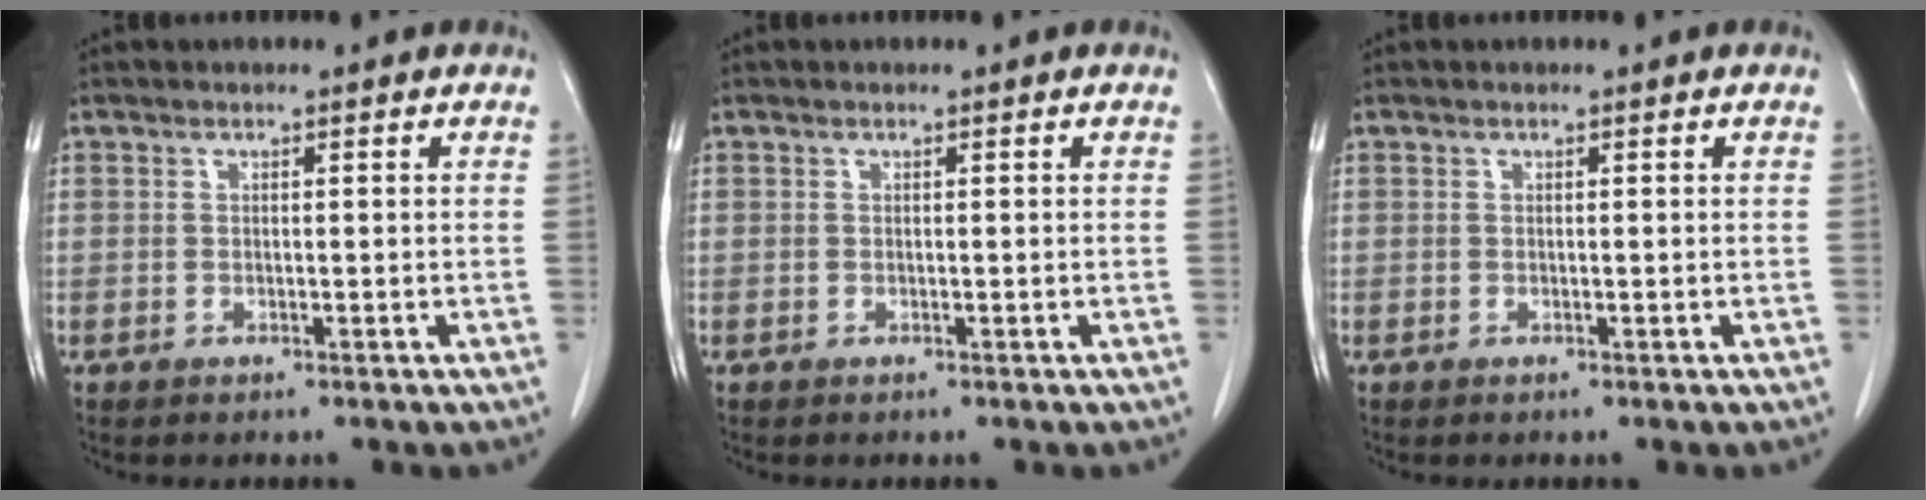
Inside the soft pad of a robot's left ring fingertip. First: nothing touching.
{"total": 0.0}
{"total": 0.0}